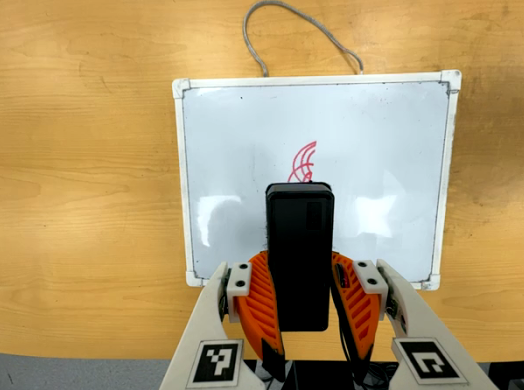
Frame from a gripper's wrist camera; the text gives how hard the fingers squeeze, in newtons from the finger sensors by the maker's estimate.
{"total": 9.0, "left": 7.4, "right": 10.6}